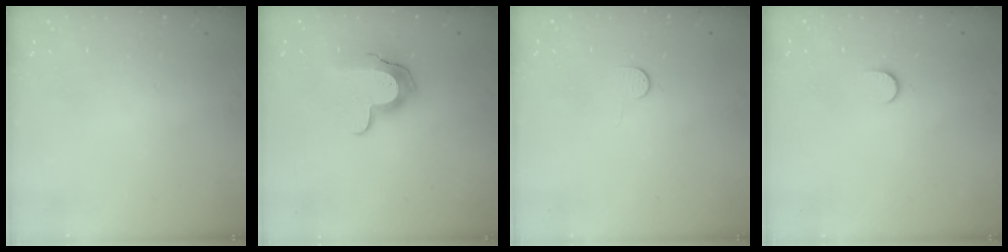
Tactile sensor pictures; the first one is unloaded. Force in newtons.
{"total": 10.8, "press": 10.7, "slide": 0.7}
{"total": 4.9, "press": 4.9, "slide": 0.5}
{"total": 3.9, "press": 3.9, "slide": 0.5}